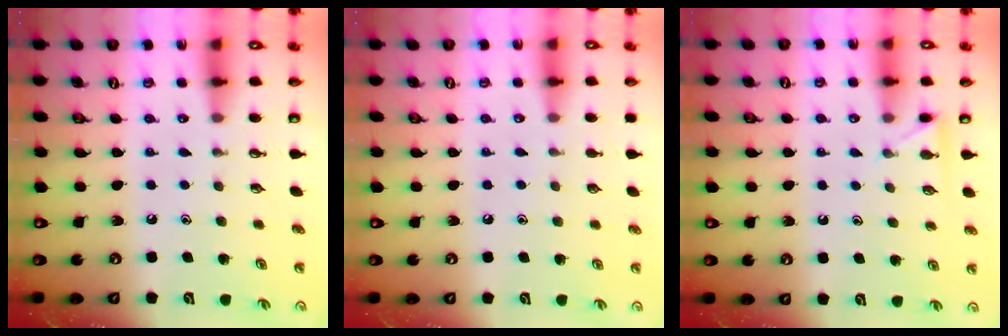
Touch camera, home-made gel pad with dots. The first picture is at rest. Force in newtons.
{"total": 2.6, "press": 2.5, "slide": 0.3}
{"total": 3.9, "press": 3.9, "slide": 0.4}